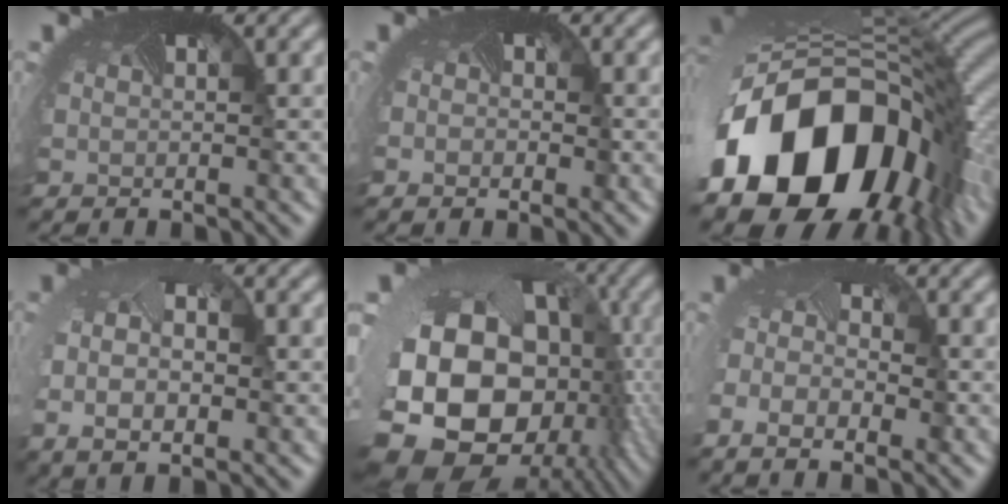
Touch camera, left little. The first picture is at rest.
{"total": 1.0, "force": [-0.5, 0.7, 0.5], "torque": [-0.009, -0.010, -0.006]}
{"total": 18.2, "force": [-4.9, 11.8, 13.0], "torque": [-0.288, -0.080, -0.060]}
{"total": 5.5, "force": [0.5, 3.1, 4.5], "torque": [-0.103, -0.002, 0.007]}
{"total": 20.3, "force": [-5.5, 15.3, 12.1], "torque": [-0.228, -0.081, -0.076]}
{"total": 3.8, "force": [-1.6, 2.1, 2.7], "torque": [-0.052, -0.021, -0.024]}